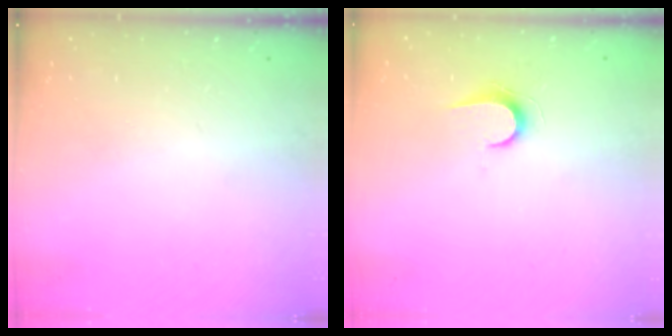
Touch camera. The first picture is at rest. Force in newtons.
{"total": 5.9, "press": 5.9, "slide": 0.6}